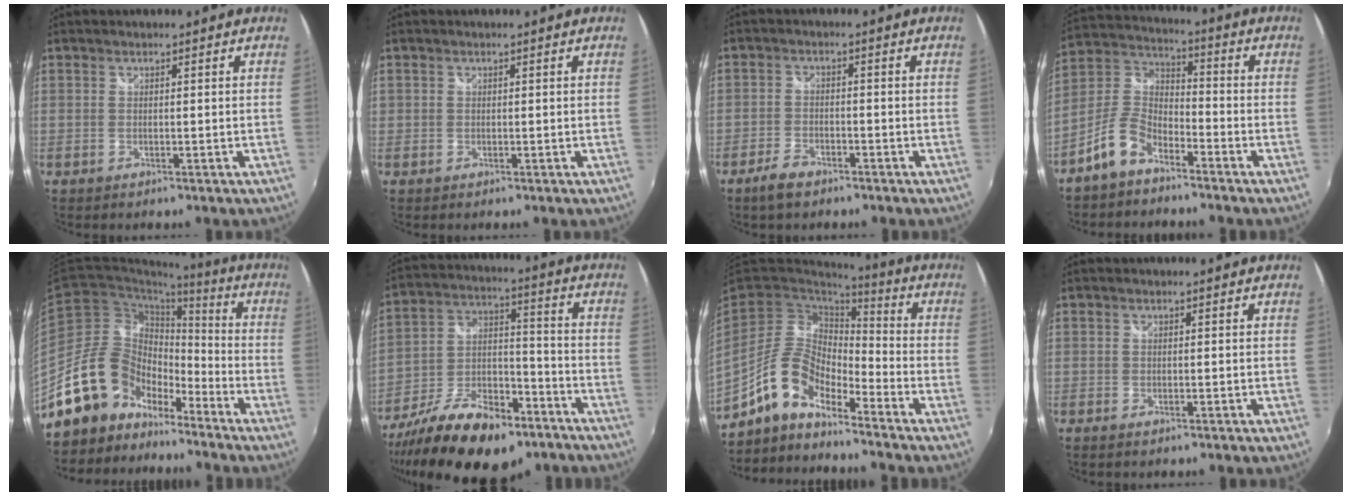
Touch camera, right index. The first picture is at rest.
{"total": 0.6, "force": [-0.1, 0.6, 0.0], "torque": [0.001, -0.003, -0.003]}
{"total": 4.4, "force": [-3.4, 1.9, 2.1], "torque": [-0.057, 0.001, -0.062]}
{"total": 8.7, "force": [-5.9, 4.2, 4.9], "torque": [-0.117, 0.021, -0.120]}
{"total": 16.2, "force": [-12.4, 9.4, 4.7], "torque": [-0.098, 0.038, -0.219]}
{"total": 22.2, "force": [-14.0, 10.1, 14.0], "torque": [-0.267, -0.015, -0.227]}
{"total": 10.6, "force": [-7.5, 4.1, 6.2], "torque": [-0.130, 0.018, -0.151]}
{"total": 0.6, "force": [-0.4, 0.3, 0.3], "torque": [-0.008, -0.004, -0.008]}